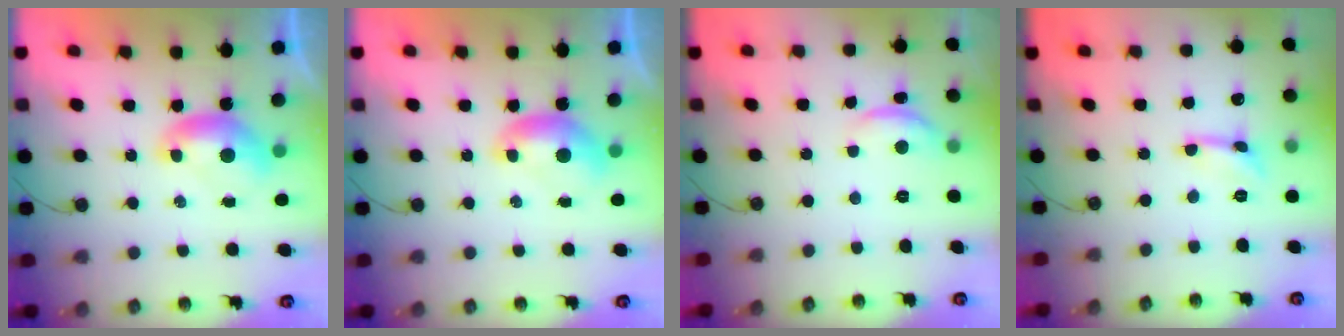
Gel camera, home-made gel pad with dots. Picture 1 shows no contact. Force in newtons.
{"total": 0.0}
{"total": 2.6, "press": 2.6, "slide": 0.5}
{"total": 2.8, "press": 2.8, "slide": 0.4}